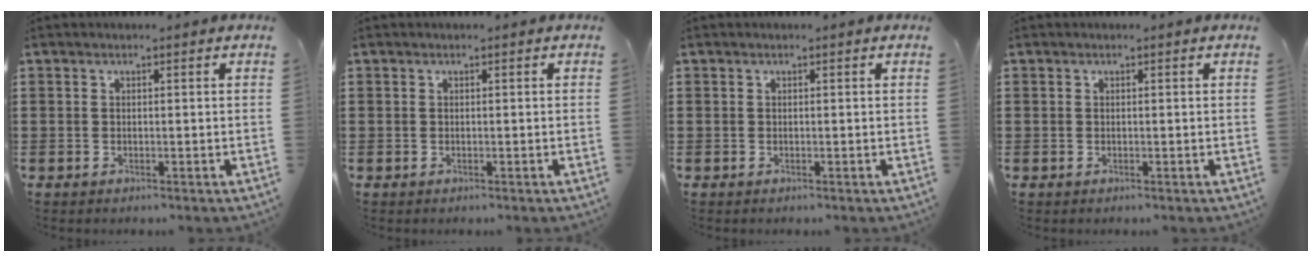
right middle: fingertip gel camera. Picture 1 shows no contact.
{"total": 0.0}
{"total": 0.0}
{"total": 0.0}